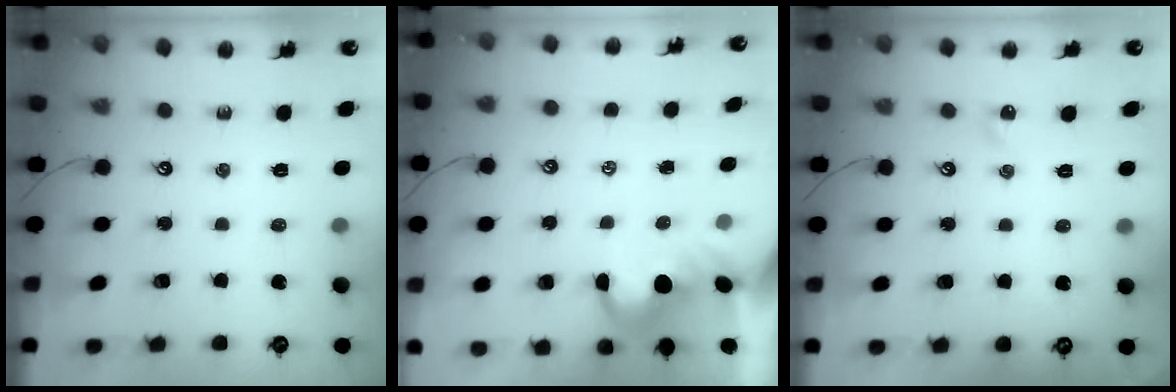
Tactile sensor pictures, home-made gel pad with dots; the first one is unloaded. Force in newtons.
{"total": 3.1, "press": 2.9, "slide": 1.0}
{"total": 3.0, "press": 2.9, "slide": 0.5}